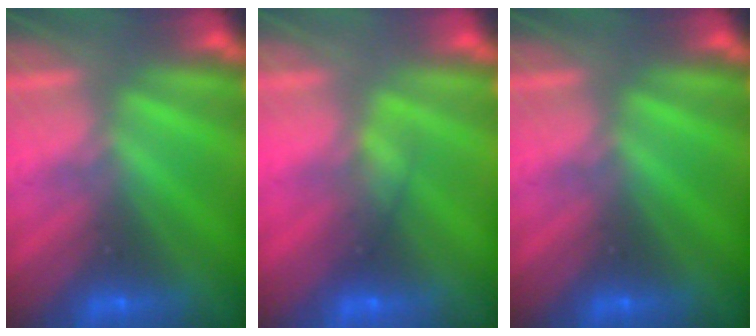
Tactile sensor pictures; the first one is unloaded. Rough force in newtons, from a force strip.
{"total": 3.0}
{"total": 0.0}